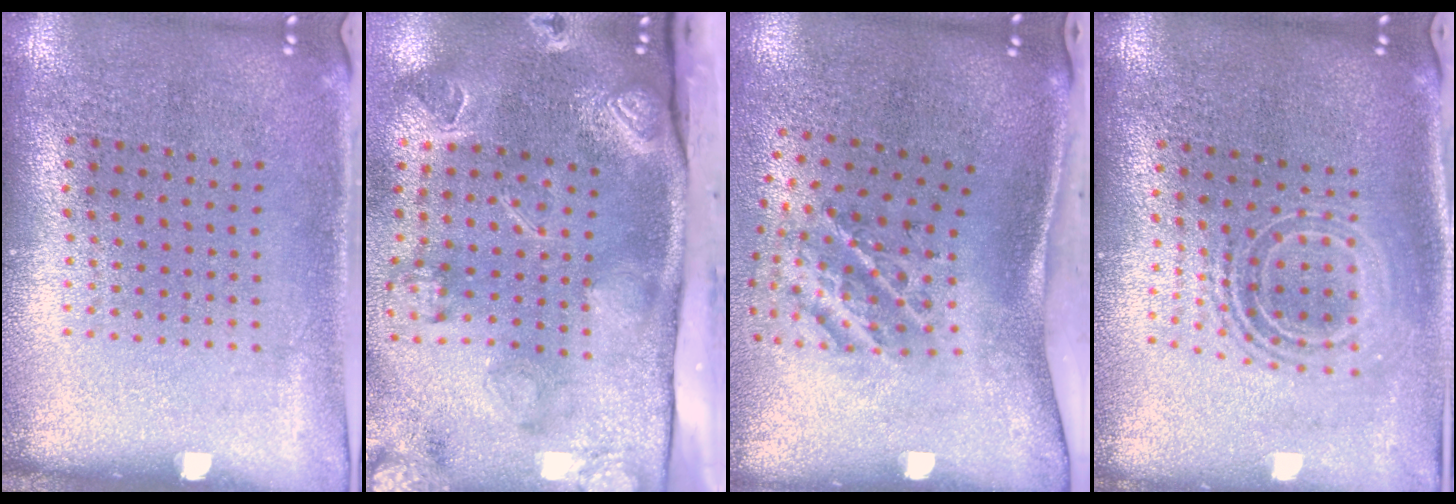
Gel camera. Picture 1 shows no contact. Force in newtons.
{"total": 4.3, "press": 3.2, "slide": 2.8}
{"total": 2.1, "press": 1.3, "slide": 1.7}
{"total": 1.9, "press": 1.5, "slide": 1.2}